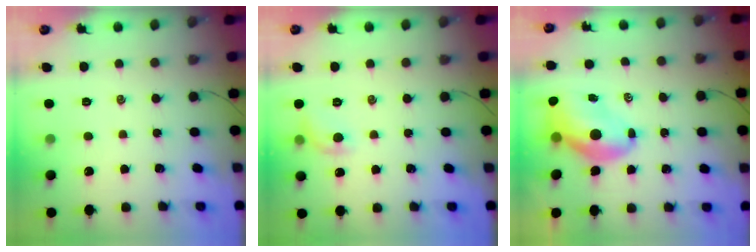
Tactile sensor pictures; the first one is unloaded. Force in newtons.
{"total": 6.6, "press": 6.5, "slide": 1.4}
{"total": 9.5, "press": 9.0, "slide": 3.0}